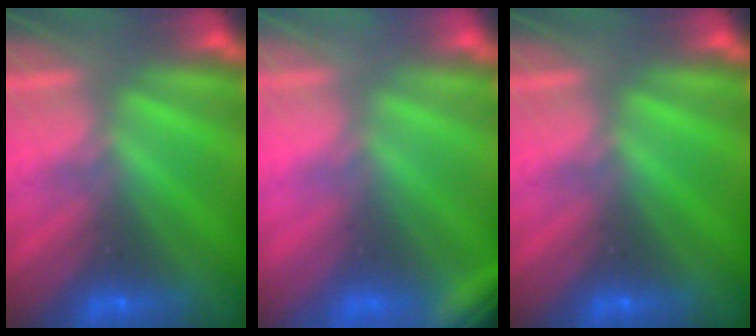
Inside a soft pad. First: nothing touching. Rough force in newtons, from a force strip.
{"total": 2.8}
{"total": 0.0}